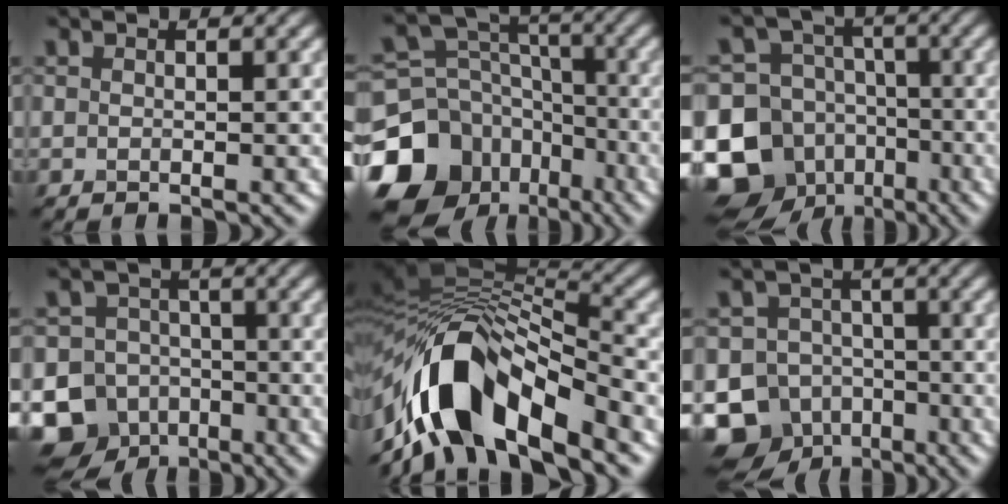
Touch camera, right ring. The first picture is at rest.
{"total": 15.3, "force": [-8.3, 11.9, 4.8], "torque": [-0.142, -0.027, -0.146]}
{"total": 14.4, "force": [-6.4, 12.2, 4.2], "torque": [-0.104, -0.029, -0.125]}
{"total": 12.9, "force": [-7.0, 10.5, 2.7], "torque": [-0.050, -0.038, -0.139]}
{"total": 11.4, "force": [-5.7, 5.1, 8.5], "torque": [-0.147, 0.016, -0.103]}
{"total": 11.8, "force": [-6.7, 9.3, 2.7], "torque": [-0.035, -0.029, -0.137]}